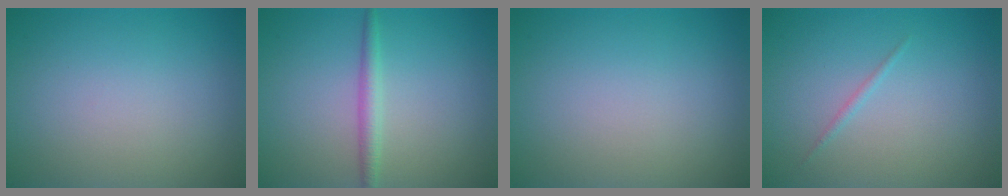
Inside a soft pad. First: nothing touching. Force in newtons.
{"total": 1.8, "press": 1.8, "slide": 0.0}
{"total": 0.0}
{"total": 0.6, "press": 0.6, "slide": 0.0}